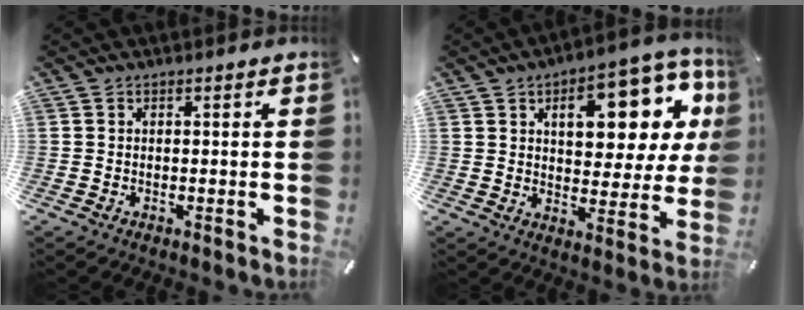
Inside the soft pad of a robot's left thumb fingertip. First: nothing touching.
{"total": 17.9, "force": [7.4, 9.6, 13.3], "torque": [-0.175, -0.032, 0.117]}